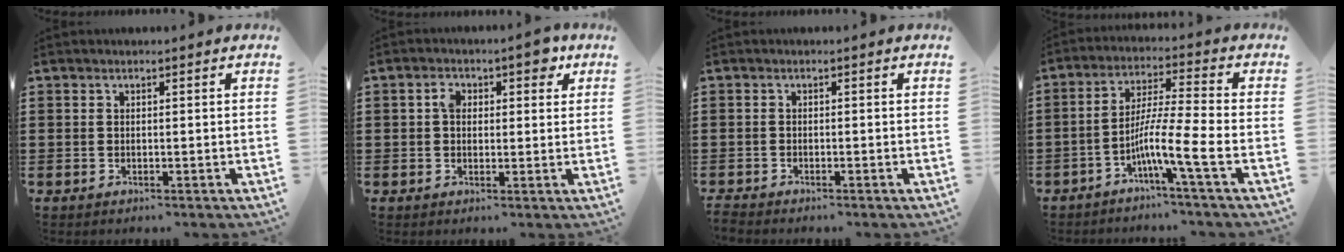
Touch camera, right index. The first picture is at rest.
{"total": 4.5, "force": [1.6, 2.4, 3.4], "torque": [-0.051, 0.002, 0.020]}
{"total": 0.8, "force": [-0.8, -0.1, -0.1], "torque": [0.000, 0.001, -0.016]}
{"total": 8.8, "force": [-4.0, 0.0, 7.8], "torque": [-0.148, -0.008, -0.077]}